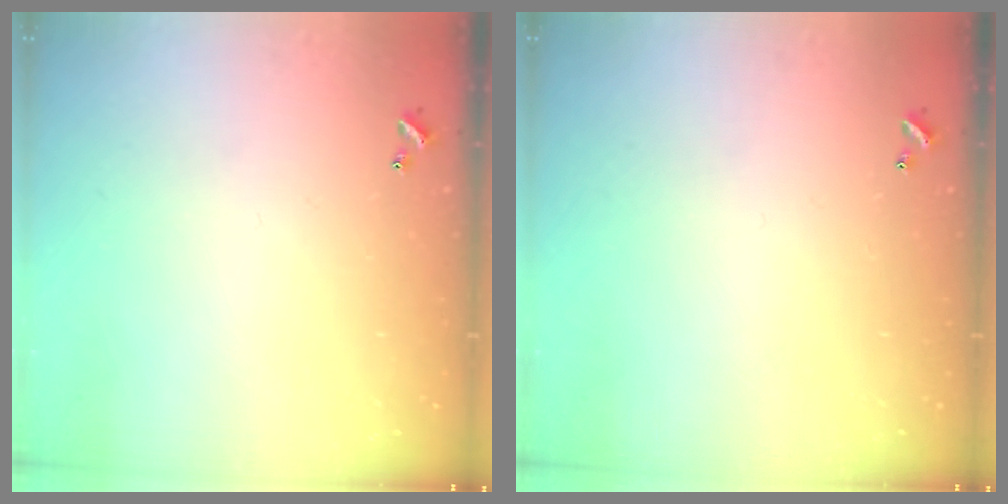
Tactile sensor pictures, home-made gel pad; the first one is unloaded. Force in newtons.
{"total": 0.0}